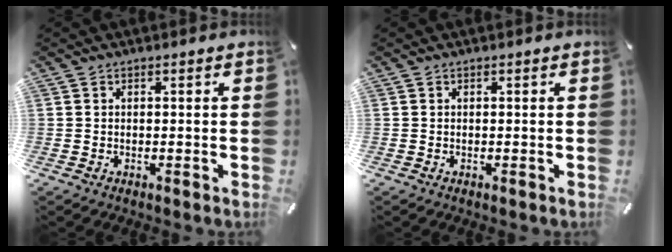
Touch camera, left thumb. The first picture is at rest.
{"total": 0.0}